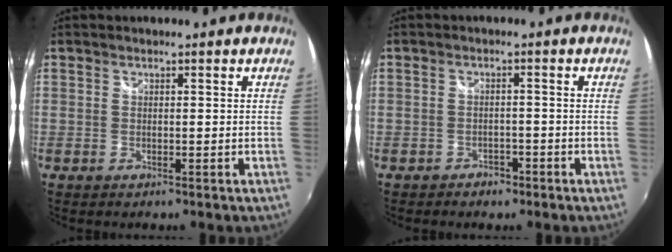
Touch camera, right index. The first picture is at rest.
{"total": 3.0, "force": [-2.3, 1.7, 0.7], "torque": [-0.022, -0.002, -0.035]}